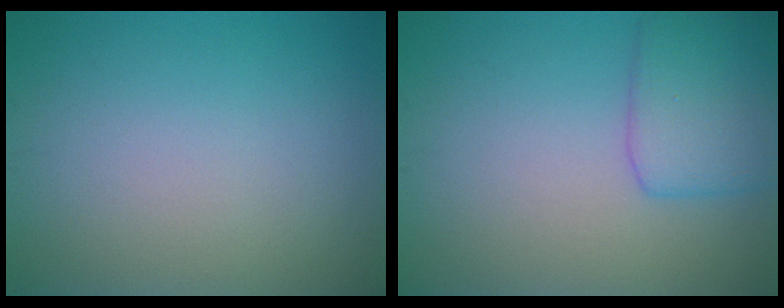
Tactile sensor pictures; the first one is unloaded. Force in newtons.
{"total": 4.1, "press": 4.1, "slide": 0.2}